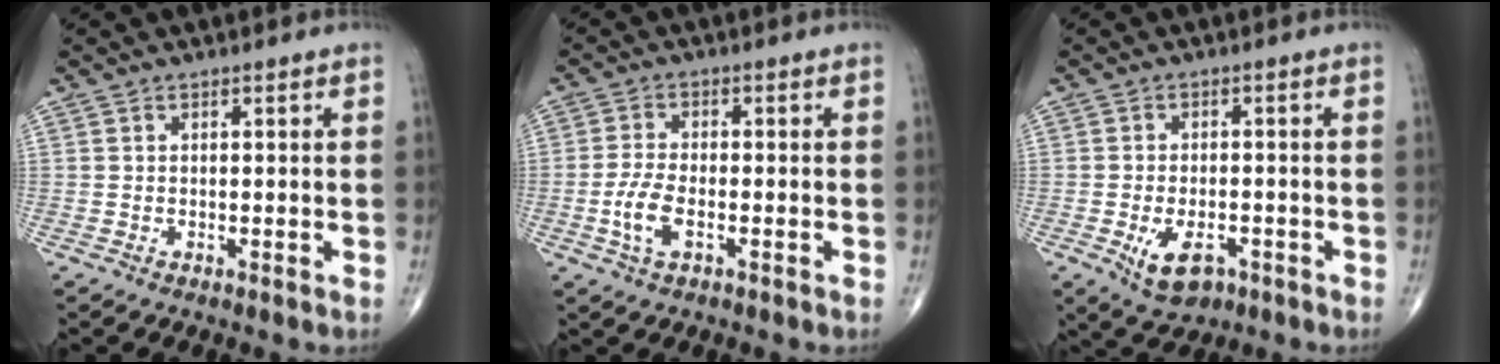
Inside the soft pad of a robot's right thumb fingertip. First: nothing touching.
{"total": 5.4, "force": [-1.7, 2.4, 4.5], "torque": [-0.102, 0.007, -0.034]}
{"total": 6.7, "force": [-2.8, 3.7, 4.8], "torque": [-0.075, 0.005, -0.039]}